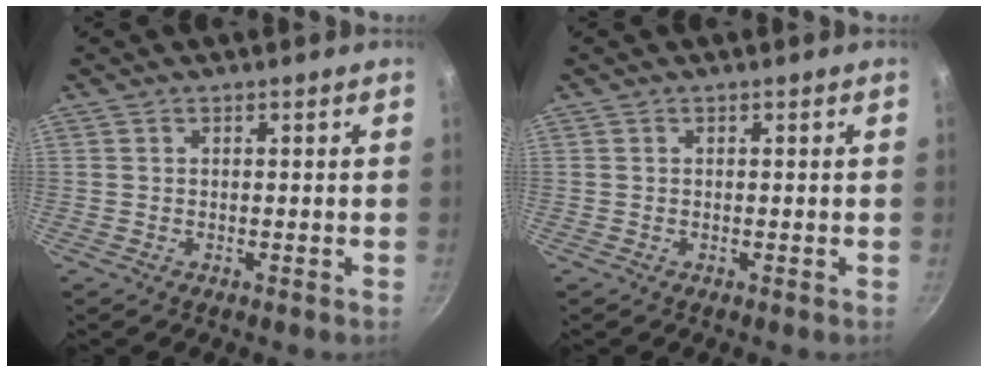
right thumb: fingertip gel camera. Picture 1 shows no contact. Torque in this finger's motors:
{"motor_torque": [0.00, 0.00, 0.00, 0.00, 0.01]}